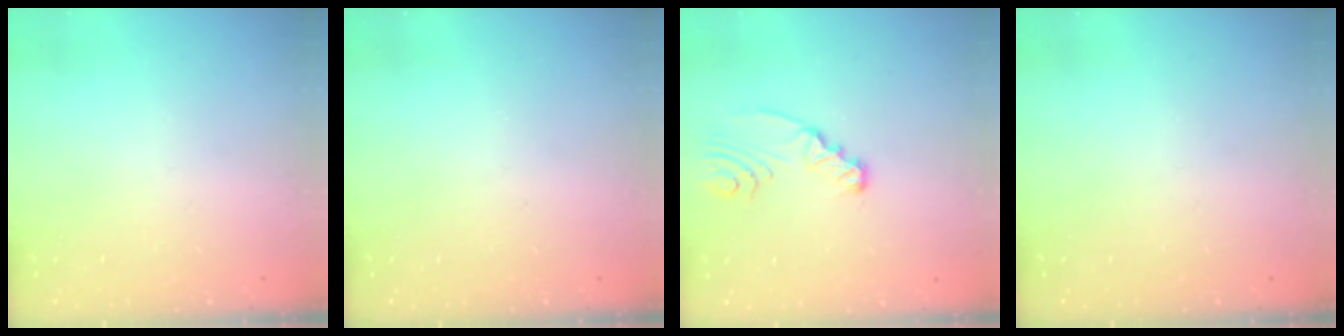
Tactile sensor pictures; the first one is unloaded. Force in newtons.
{"total": 0.0}
{"total": 4.1, "press": 4.1, "slide": 0.4}
{"total": 0.0}